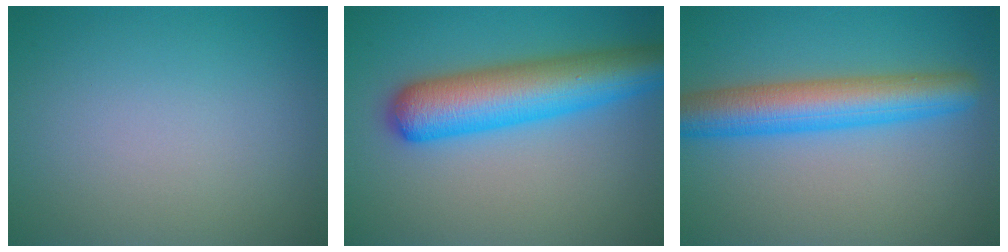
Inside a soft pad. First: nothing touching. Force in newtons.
{"total": 8.4, "press": 8.4, "slide": 0.3}
{"total": 6.6, "press": 6.6, "slide": 0.1}